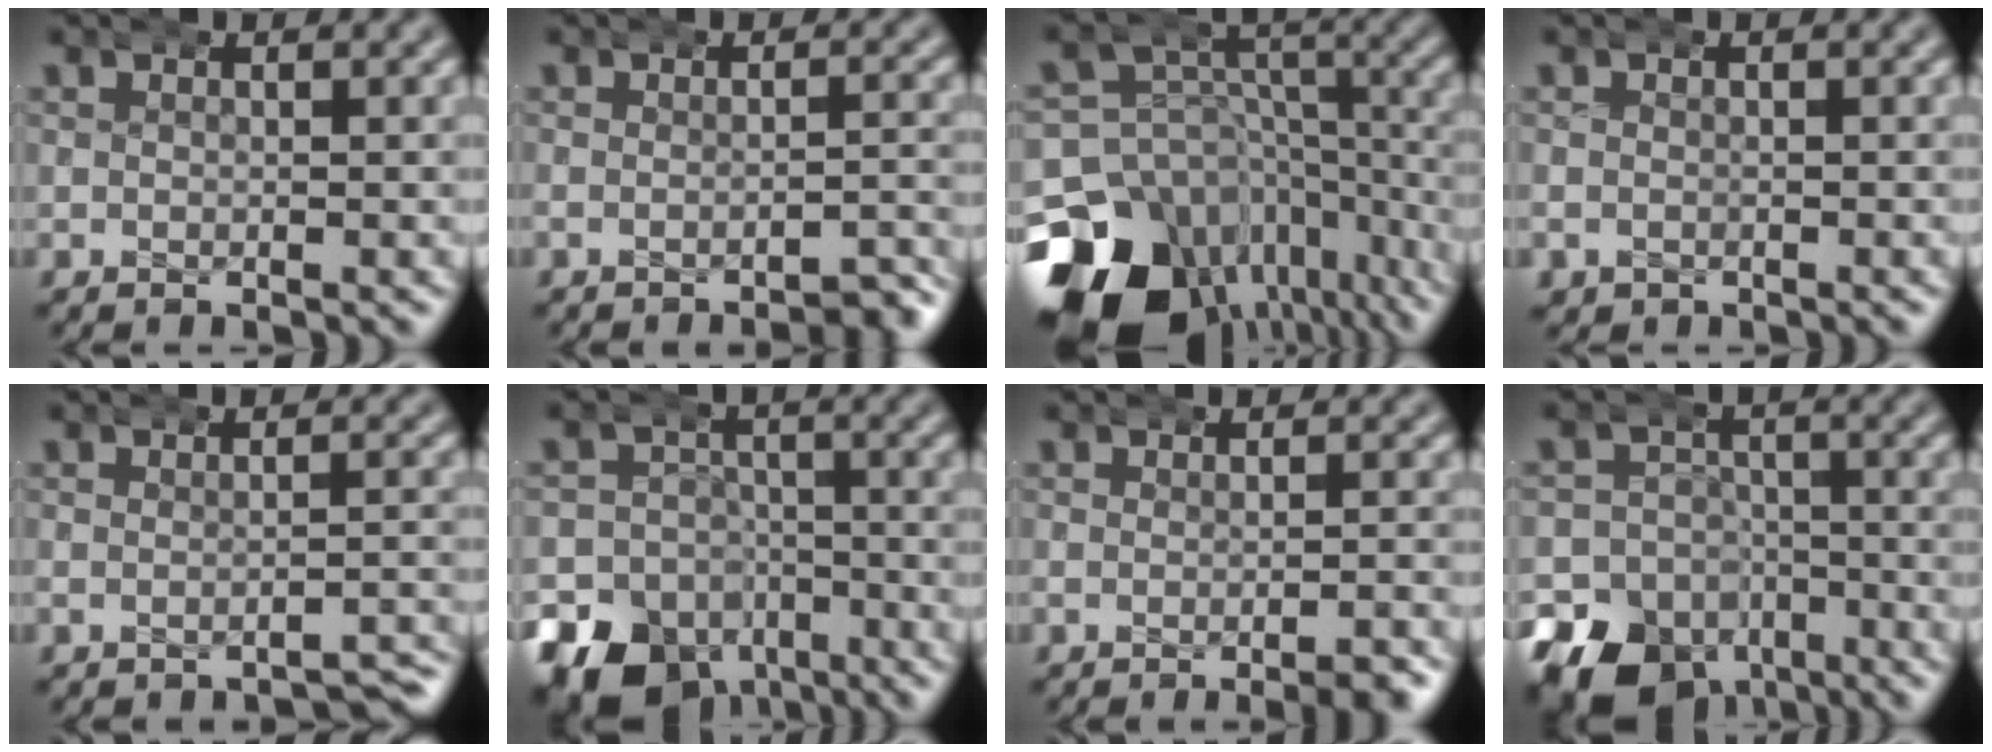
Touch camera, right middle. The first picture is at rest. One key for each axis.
{"total": 3.2, "fx": -3.1, "fy": 0.2, "fz": 1.0, "tx": -0.008, "ty": 0.002, "tz": -0.052}
{"total": 18.3, "fx": -9.9, "fy": 12.6, "fz": 8.7, "tx": -0.122, "ty": -0.069, "tz": -0.142}
{"total": 1.1, "fx": -0.2, "fy": 1.1, "fz": 0.1, "tx": -0.005, "ty": -0.002, "tz": -0.001}
{"total": 2.8, "fx": -2.8, "fy": 0.1, "fz": 0.4, "tx": -0.004, "ty": 0.002, "tz": -0.048}
{"total": 16.4, "fx": -9.3, "fy": 12.4, "fz": 5.3, "tx": -0.084, "ty": -0.062, "tz": -0.153}
{"total": 1.9, "fx": -1.5, "fy": 0.0, "fz": 1.2, "tx": -0.005, "ty": 0.006, "tz": -0.030}
{"total": 16.6, "fx": -9.5, "fy": 12.6, "fz": 5.3, "tx": -0.086, "ty": -0.064, "tz": -0.154}